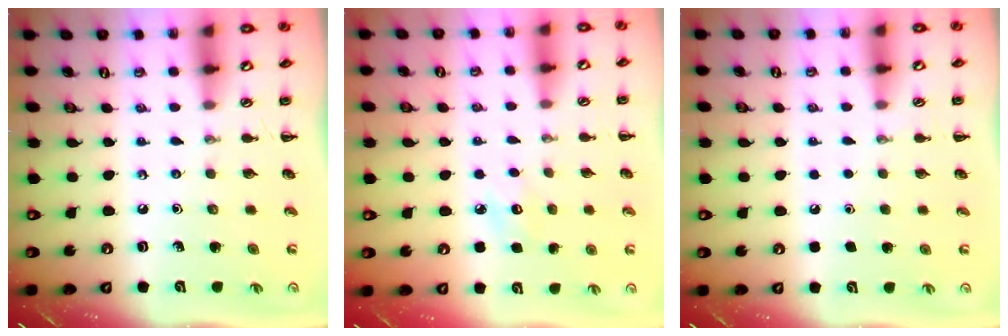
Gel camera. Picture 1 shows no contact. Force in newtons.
{"total": 7.3, "press": 7.1, "slide": 1.5}
{"total": 1.6, "press": 1.6, "slide": 0.1}